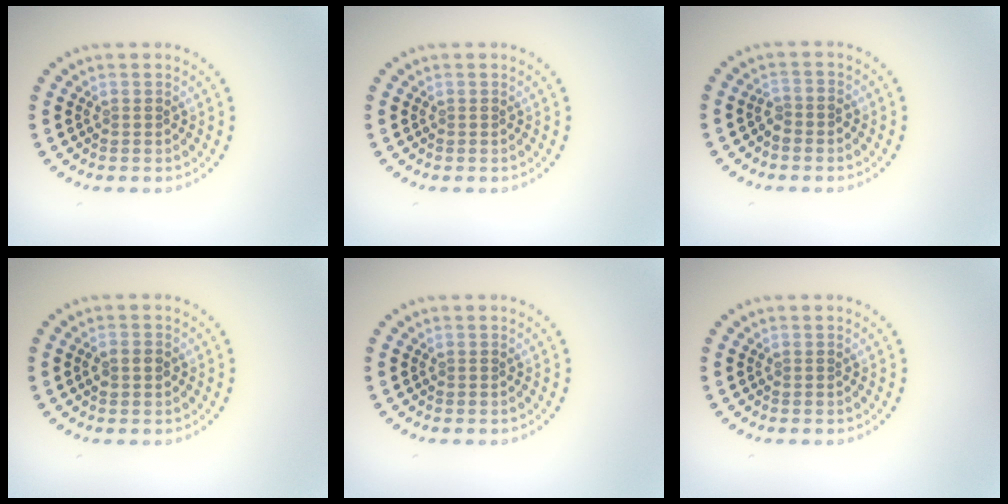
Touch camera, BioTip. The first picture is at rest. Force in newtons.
{"total": 0.0}
{"total": 1.3, "press": 1.1, "slide": 0.7}
{"total": 1.5, "press": 1.5, "slide": 0.3}
{"total": 0.0}
{"total": 0.0}